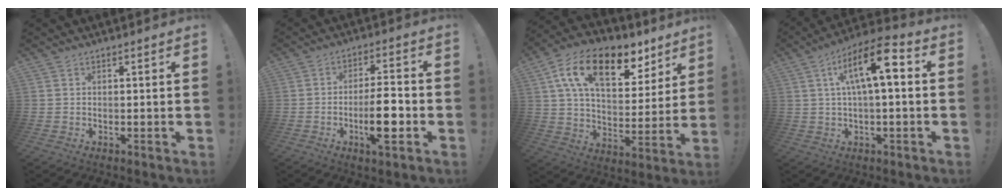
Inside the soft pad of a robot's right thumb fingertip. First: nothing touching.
{"total": 11.2, "force": [-3.5, 2.8, 10.3], "torque": [-0.164, 0.003, -0.066]}
{"total": 19.9, "force": [10.1, 10.4, 13.6], "torque": [-0.217, -0.041, 0.174]}
{"total": 14.0, "force": [3.3, 4.8, 12.7], "torque": [-0.211, 0.002, 0.052]}